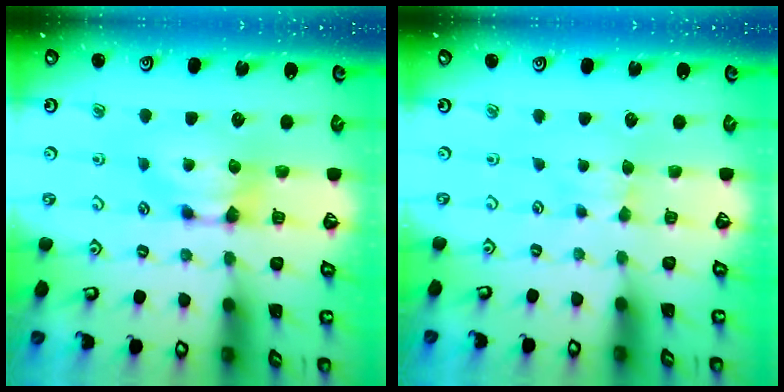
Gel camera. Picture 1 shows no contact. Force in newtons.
{"total": 1.6, "press": 1.5, "slide": 0.5}